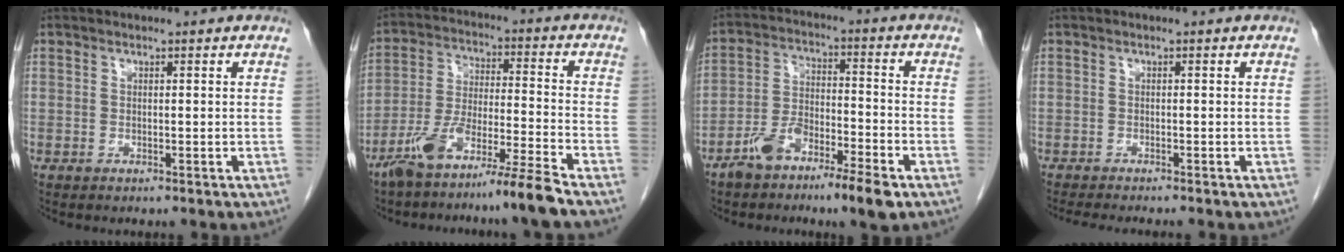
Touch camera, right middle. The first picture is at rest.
{"total": 11.2, "force": [-8.5, -1.2, 7.1], "torque": [-0.132, -0.017, -0.158]}
{"total": 9.4, "force": [-6.1, 2.1, 6.8], "torque": [-0.131, 0.007, -0.109]}
{"total": 5.4, "force": [-4.7, 0.2, 2.5], "torque": [-0.030, -0.014, -0.075]}